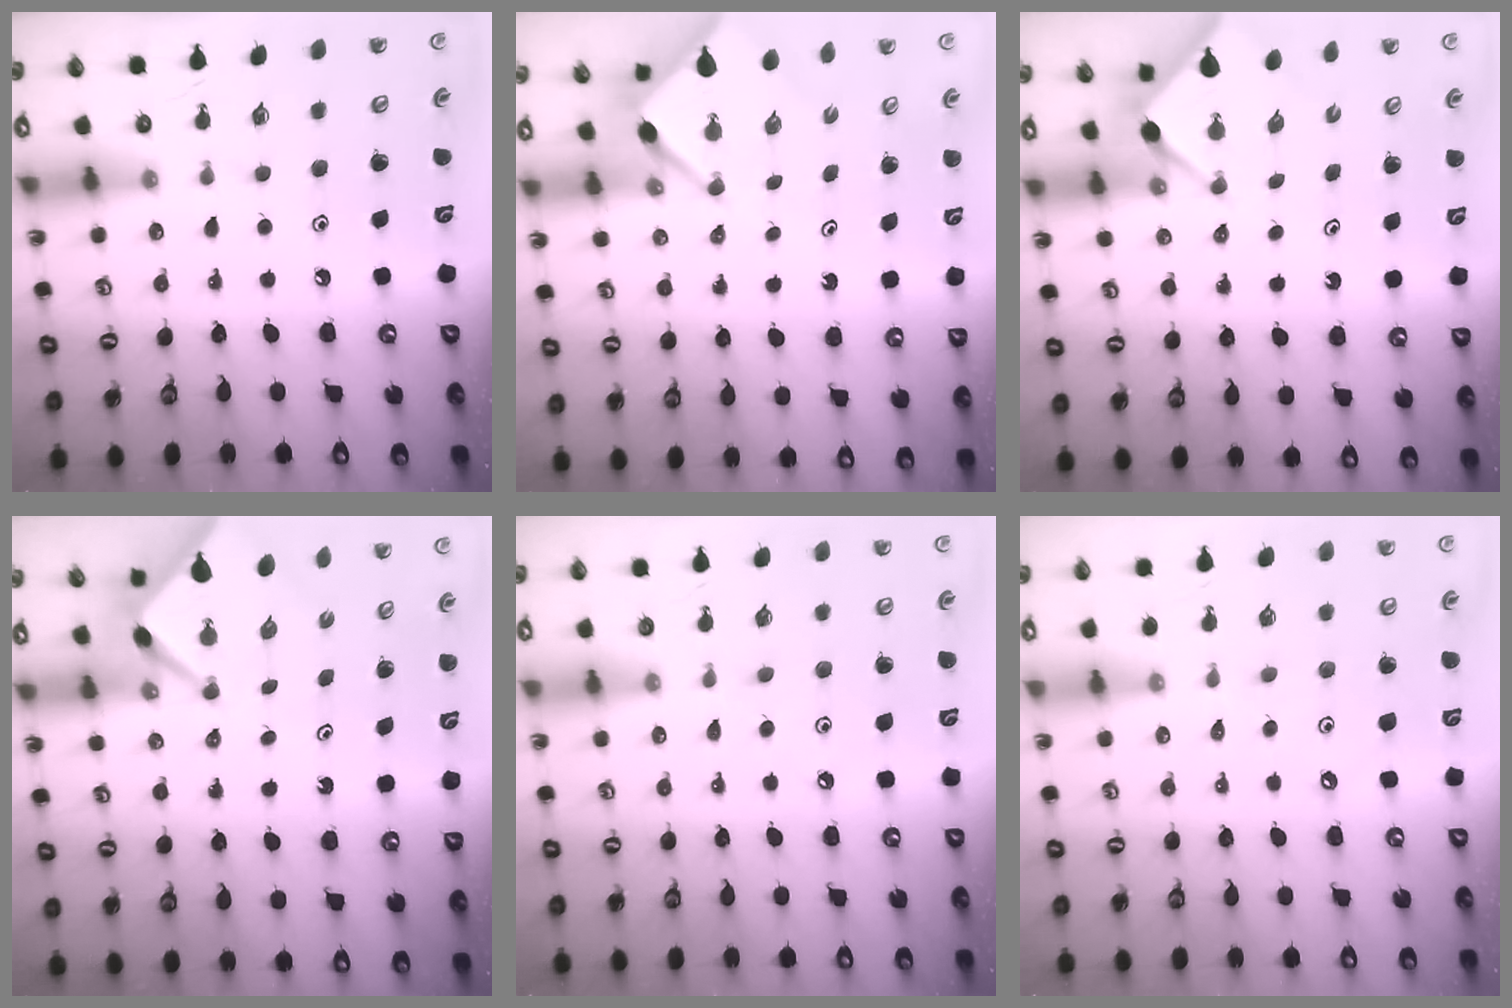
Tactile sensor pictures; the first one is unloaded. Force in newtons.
{"total": 2.8, "press": 2.8, "slide": 0.2}
{"total": 3.0, "press": 2.9, "slide": 0.4}
{"total": 2.5, "press": 2.5, "slide": 0.3}
{"total": 3.8, "press": 3.7, "slide": 0.6}
{"total": 3.6, "press": 3.6, "slide": 0.6}